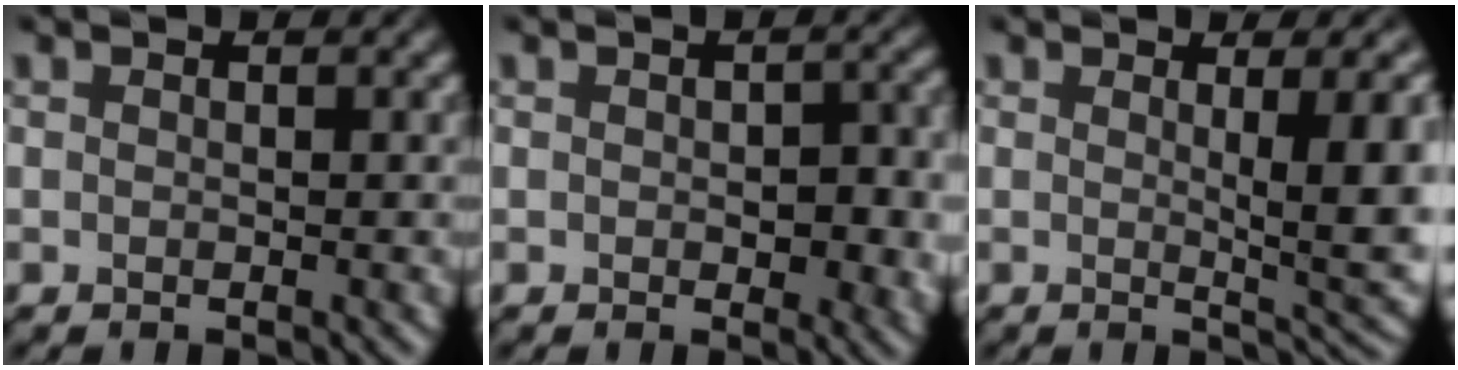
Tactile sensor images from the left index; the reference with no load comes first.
{"total": 3.6, "force": [-0.1, 2.0, 3.1], "torque": [-0.036, -0.005, -0.001]}
{"total": 7.4, "force": [0.6, 1.7, 7.1], "torque": [-0.081, -0.008, 0.012]}